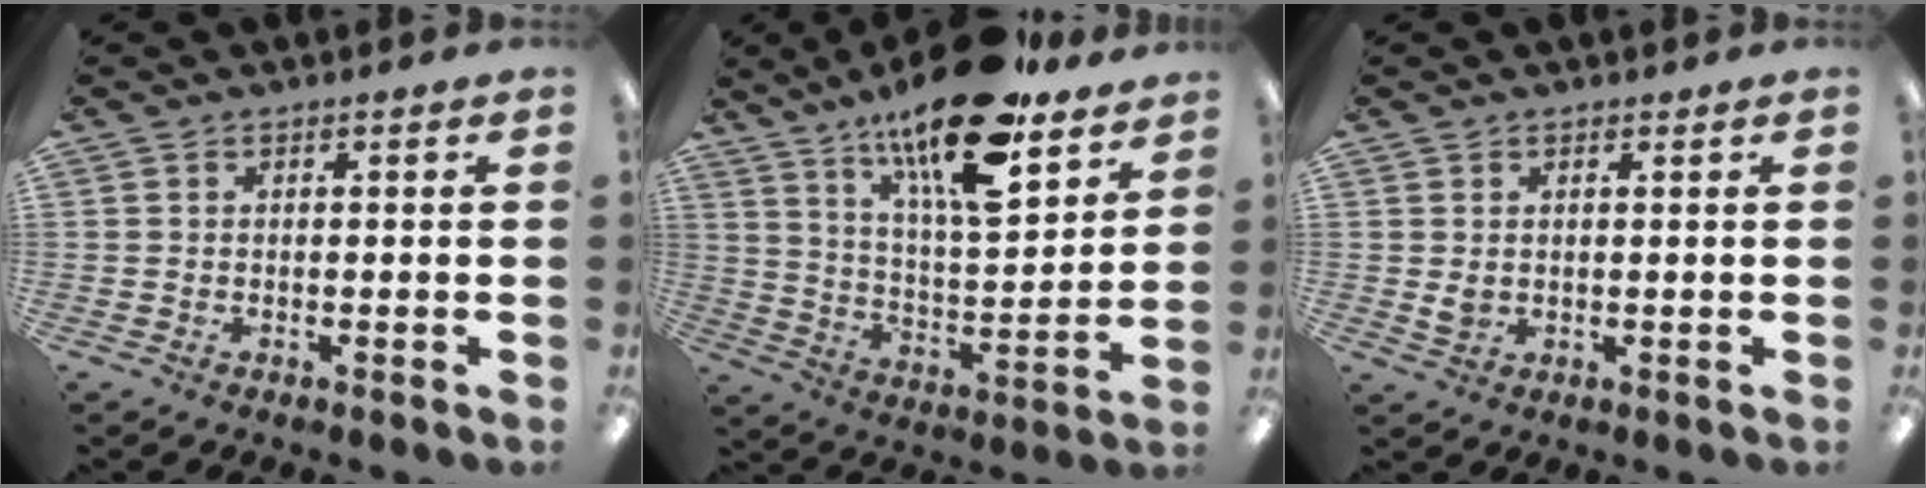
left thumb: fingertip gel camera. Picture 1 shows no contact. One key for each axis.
{"total": 20.2, "fx": 14.8, "fy": 5.7, "fz": 12.5, "tx": -0.212, "ty": -0.093, "tz": 0.246}
{"total": 2.3, "fx": 1.0, "fy": 1.9, "fz": 1.0, "tx": -0.012, "ty": 0.000, "tz": 0.016}